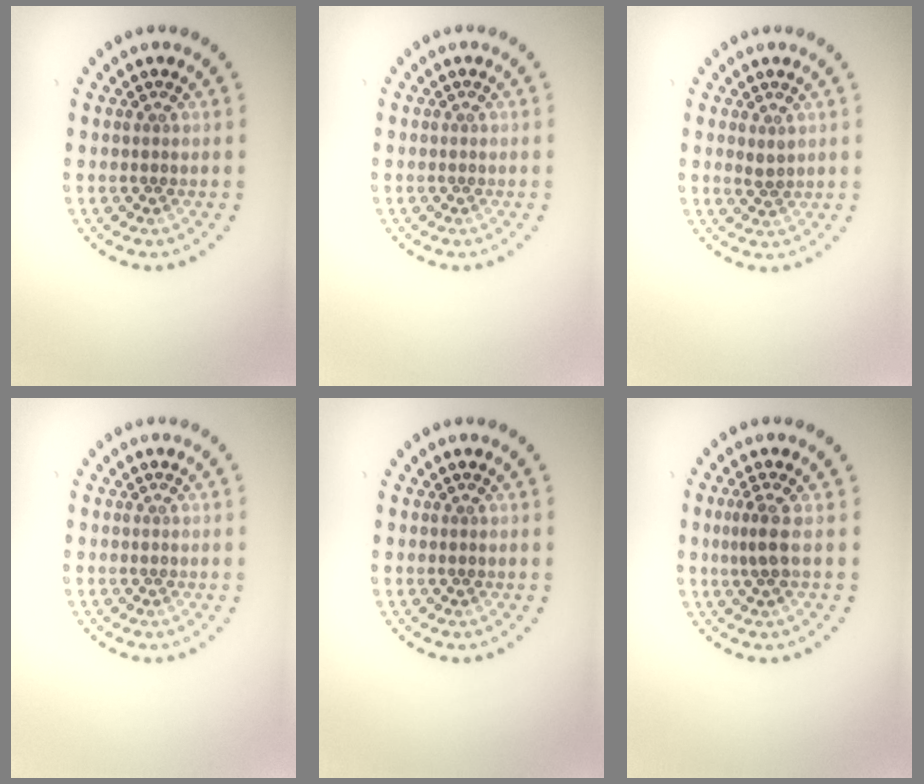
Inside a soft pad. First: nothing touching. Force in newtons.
{"total": 0.0}
{"total": 0.9, "press": 0.9, "slide": 0.2}
{"total": 0.0}
{"total": 0.0}
{"total": 1.9, "press": 1.3, "slide": 1.3}